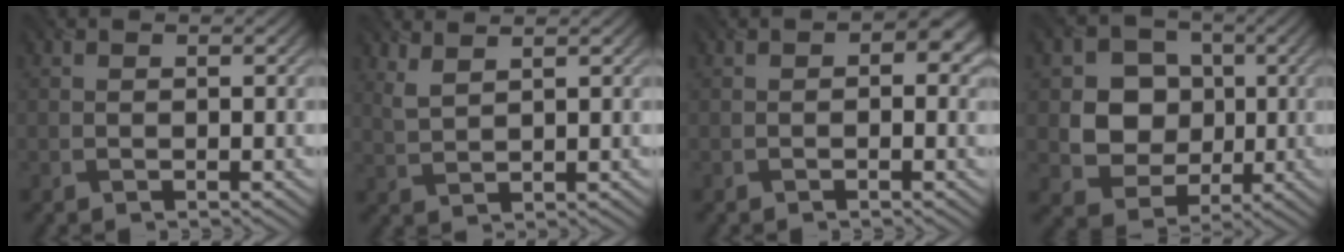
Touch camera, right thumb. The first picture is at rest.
{"total": 2.6, "force": [2.1, 0.5, 1.5], "torque": [-0.040, 0.000, 0.050]}
{"total": 2.5, "force": [0.3, 1.7, 1.8], "torque": [-0.022, -0.001, -0.001]}
{"total": 7.9, "force": [0.4, 7.0, 3.6], "torque": [-0.081, -0.001, -0.002]}